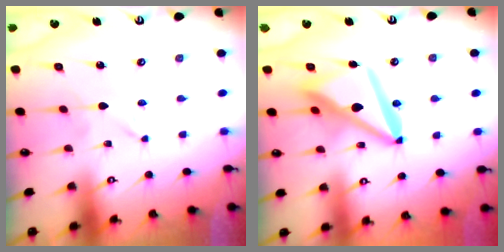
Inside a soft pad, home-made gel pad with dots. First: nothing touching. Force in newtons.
{"total": 15.8, "press": 15.6, "slide": 1.8}